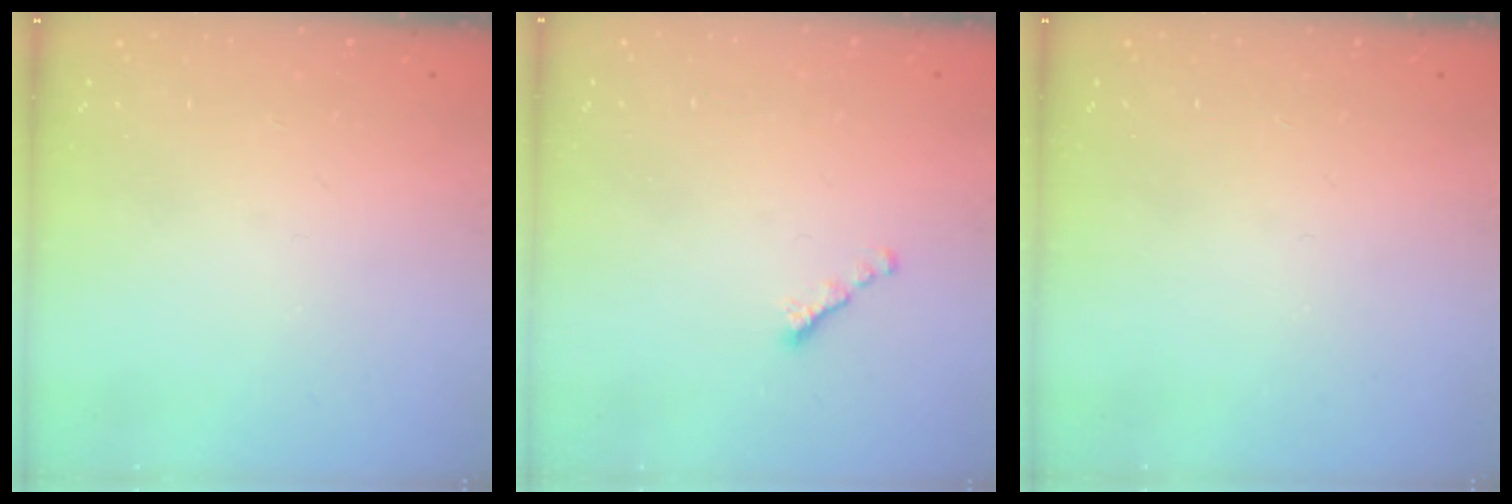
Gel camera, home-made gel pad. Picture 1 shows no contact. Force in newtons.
{"total": 1.5, "press": 1.4, "slide": 0.5}
{"total": 0.0}